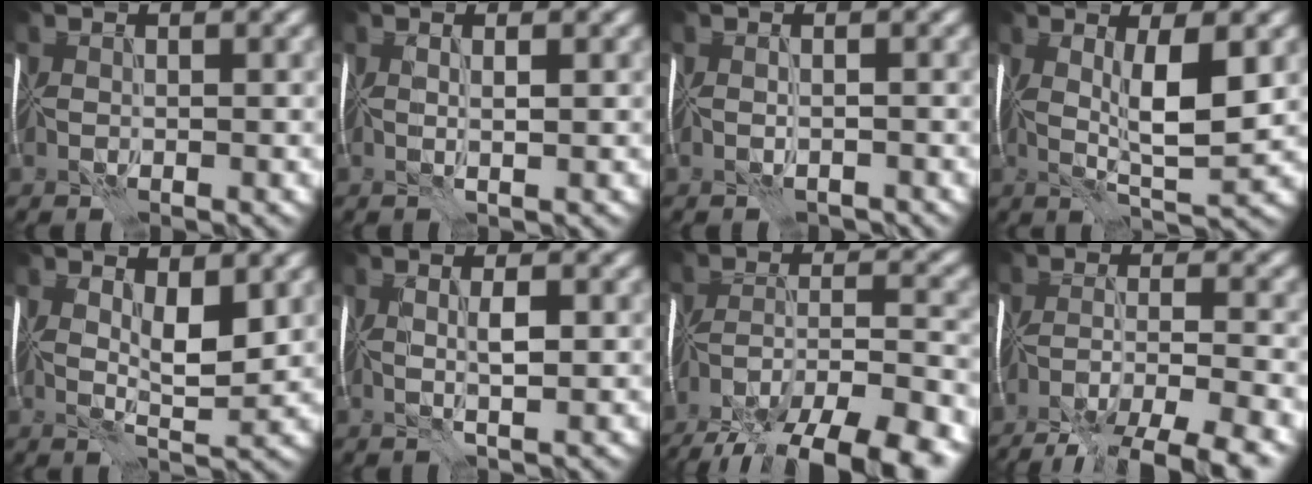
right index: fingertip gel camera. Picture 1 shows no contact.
{"total": 1.2, "force": [0.4, 0.0, 1.1], "torque": [-0.015, 0.000, 0.007]}
{"total": 1.3, "force": [-1.0, 0.3, 0.7], "torque": [-0.013, -0.008, -0.013]}
{"total": 5.9, "force": [0.9, 1.3, 5.6], "torque": [-0.101, -0.007, 0.018]}
{"total": 3.4, "force": [1.2, 1.0, 3.0], "torque": [-0.057, -0.004, 0.023]}
{"total": 2.0, "force": [0.4, 0.1, 2.0], "torque": [-0.039, 0.003, 0.008]}
{"total": 14.9, "force": [-11.4, 4.8, 8.2], "torque": [-0.138, -0.016, -0.157]}
{"total": 9.1, "force": [-7.0, 1.9, 5.5], "torque": [-0.088, -0.016, -0.105]}